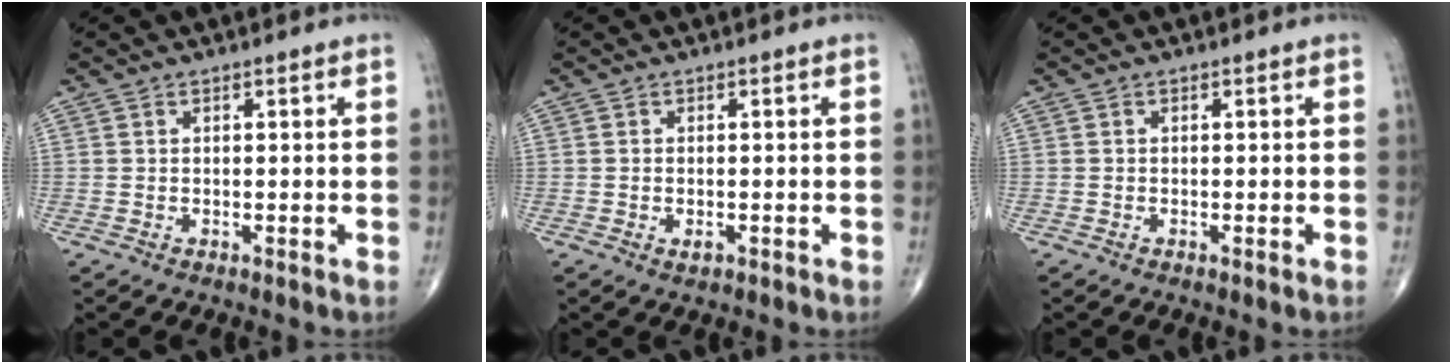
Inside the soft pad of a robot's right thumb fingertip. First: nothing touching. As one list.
[{"total": 1.3, "force": [-0.5, 0.7, 0.9], "torque": [-0.015, 0.000, -0.006]}, {"total": 0.6, "force": [-0.3, 0.1, 0.5], "torque": [-0.011, -0.001, -0.005]}]